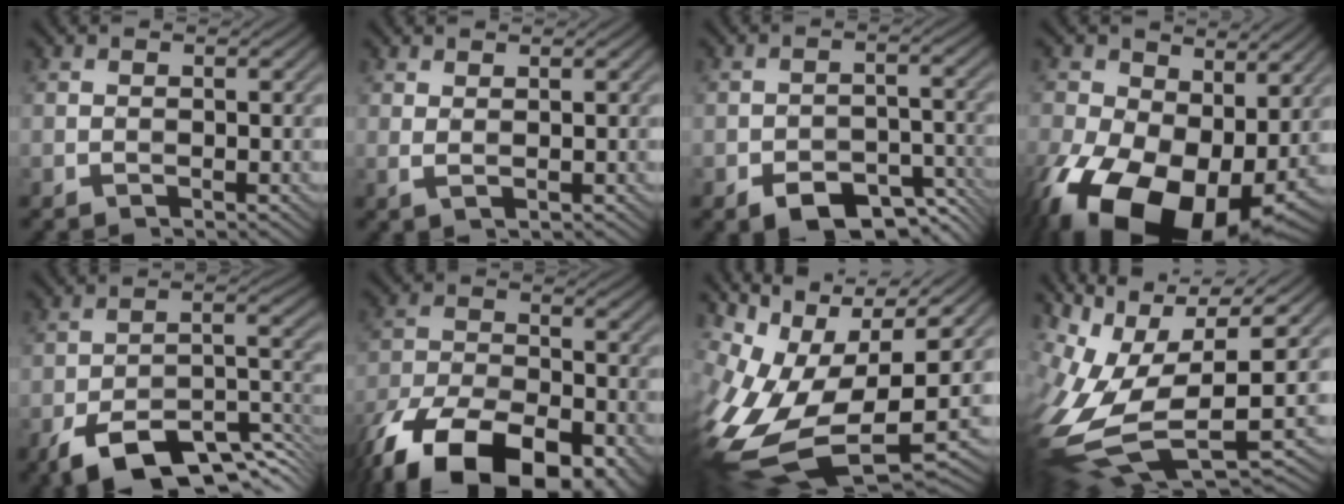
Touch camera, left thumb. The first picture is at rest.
{"total": 1.4, "force": [1.2, -0.1, 0.7], "torque": [-0.022, 0.001, 0.022]}
{"total": 7.0, "force": [-4.3, 3.5, 4.3], "torque": [-0.064, -0.003, -0.067]}
{"total": 19.2, "force": [-3.9, 12.6, 14.0], "torque": [-0.296, -0.054, -0.035]}
{"total": 12.2, "force": [-8.2, 4.6, 7.8], "torque": [-0.120, -0.006, -0.145]}
{"total": 16.8, "force": [-10.8, 8.1, 10.0], "torque": [-0.218, -0.044, -0.170]}
{"total": 14.9, "force": [-1.8, 7.2, 12.9], "torque": [-0.300, -0.027, -0.014]}
{"total": 15.5, "force": [-0.4, 7.3, 13.7], "torque": [-0.318, -0.030, 0.010]}